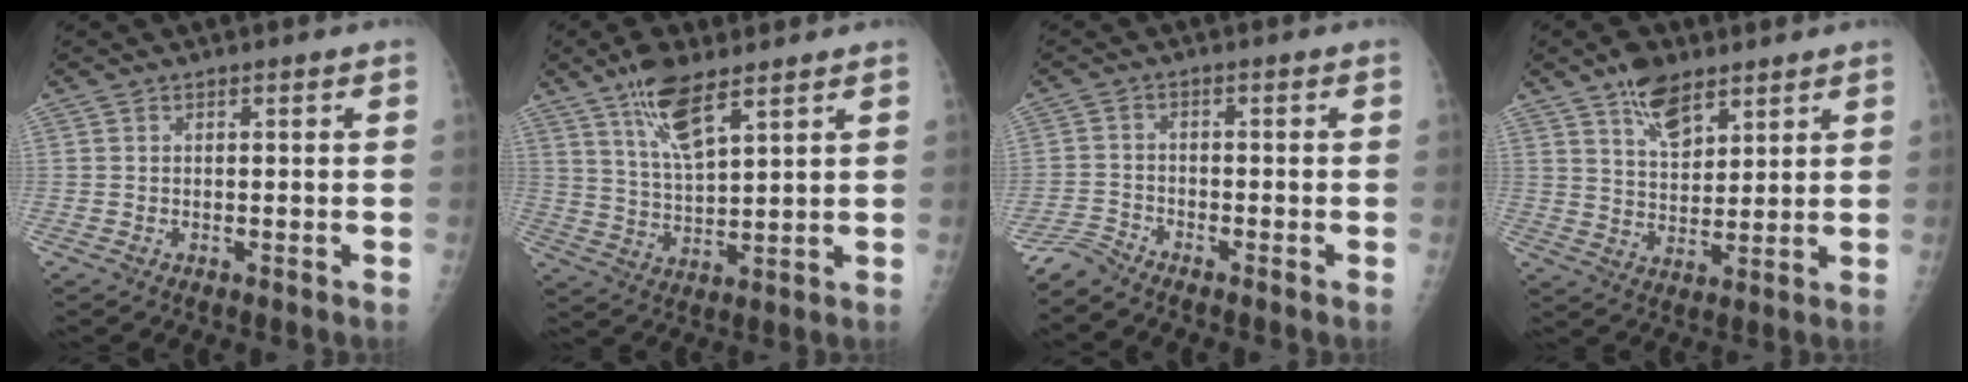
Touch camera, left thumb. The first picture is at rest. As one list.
[{"total": 9.6, "force": [6.1, 2.9, 6.8], "torque": [-0.120, -0.028, 0.122]}, {"total": 3.0, "force": [-3.0, -0.2, -0.2], "torque": [-0.003, -0.005, -0.069]}, {"total": 8.7, "force": [5.6, 4.5, 4.8], "torque": [-0.058, -0.032, 0.102]}]